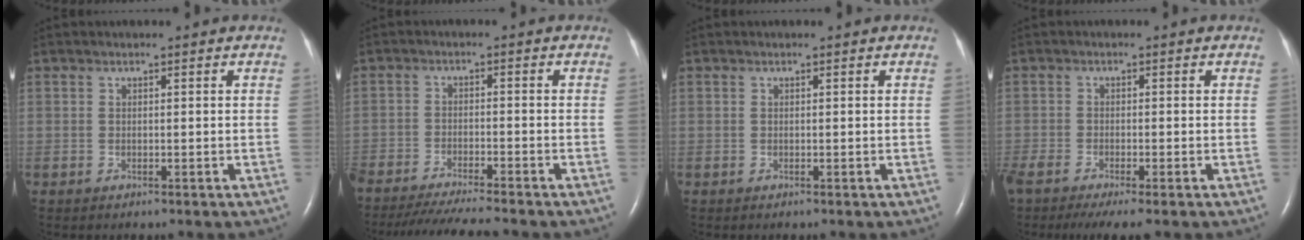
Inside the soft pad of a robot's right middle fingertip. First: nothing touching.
{"total": 10.8, "force": [-9.8, -0.2, 4.7], "torque": [-0.063, -0.027, -0.157]}
{"total": 0.0}
{"total": 9.3, "force": [-7.6, 1.2, 5.4], "torque": [-0.084, -0.017, -0.119]}